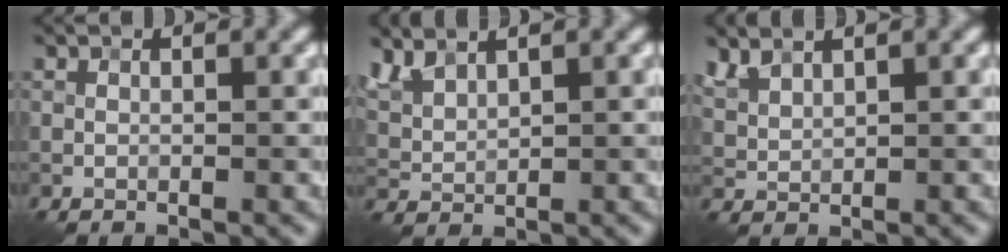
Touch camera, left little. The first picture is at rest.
{"total": 2.9, "force": [2.2, 1.1, 1.5], "torque": [-0.041, 0.006, 0.053]}
{"total": 1.9, "force": [1.6, 0.6, 0.9], "torque": [-0.024, 0.003, 0.041]}